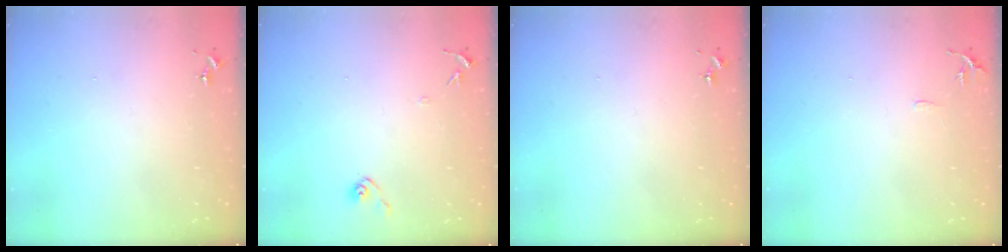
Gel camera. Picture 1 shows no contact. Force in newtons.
{"total": 6.6, "press": 6.6, "slide": 0.5}
{"total": 0.0}
{"total": 6.4, "press": 6.4, "slide": 0.6}